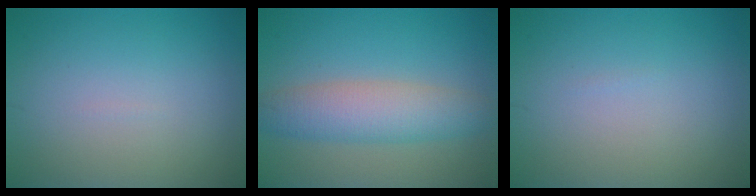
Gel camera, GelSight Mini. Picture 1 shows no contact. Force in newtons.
{"total": 5.1, "press": 5.1, "slide": 0.0}
{"total": 0.0}